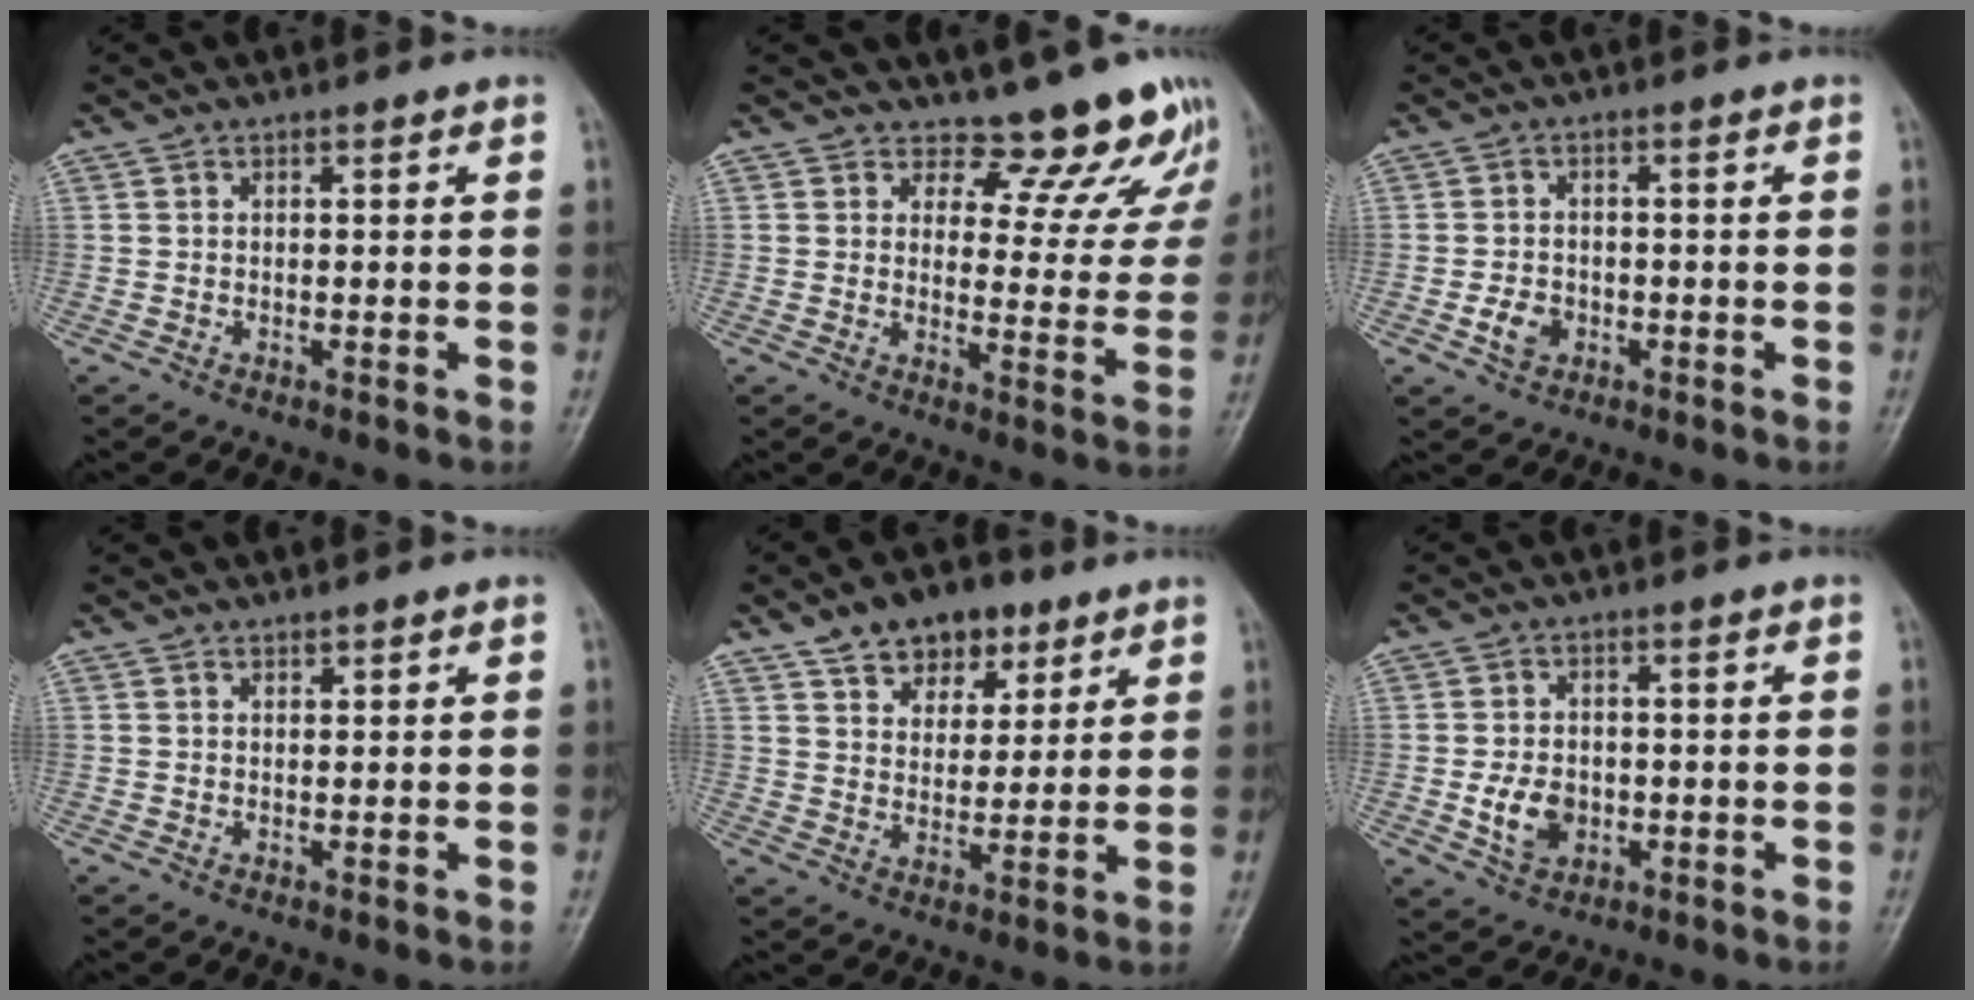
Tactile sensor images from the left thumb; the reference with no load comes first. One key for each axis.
{"total": 11.6, "fx": 10.7, "fy": 4.0, "fz": 1.7, "tx": 0.021, "ty": -0.097, "tz": 0.116}
{"total": 3.9, "fx": -1.4, "fy": 3.0, "fz": 2.0, "tx": -0.029, "ty": 0.007, "tz": -0.024}
{"total": 0.7, "fx": 0.7, "fy": 0.3, "fz": 0.1, "tx": 0.001, "ty": -0.006, "tz": 0.010}
{"total": 10.6, "fx": 6.5, "fy": 6.8, "fz": 4.9, "tx": -0.040, "ty": -0.027, "tz": 0.105}
{"total": 6.2, "fx": -1.1, "fy": 4.7, "fz": 3.8, "tx": -0.052, "ty": 0.001, "tz": -0.015}